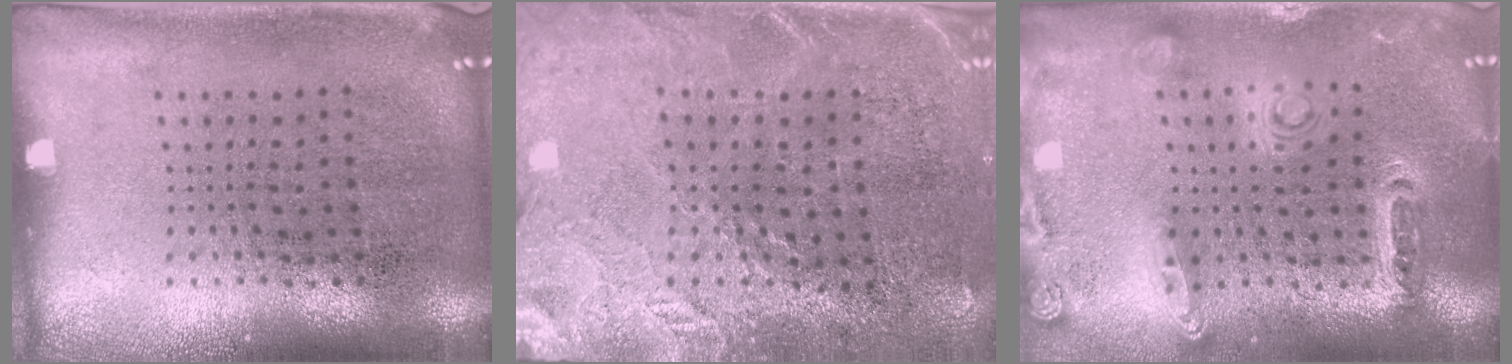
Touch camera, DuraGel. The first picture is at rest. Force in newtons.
{"total": 3.0, "press": 2.7, "slide": 1.2}
{"total": 1.3, "press": 1.3, "slide": 0.2}